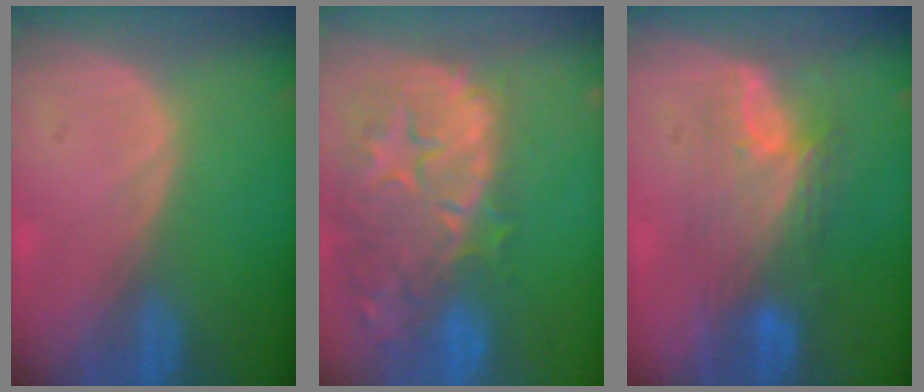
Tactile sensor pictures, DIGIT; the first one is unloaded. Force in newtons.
{"total": 14.9, "press": 11.8, "slide": 9.0}
{"total": 7.4, "press": 7.2, "slide": 1.4}